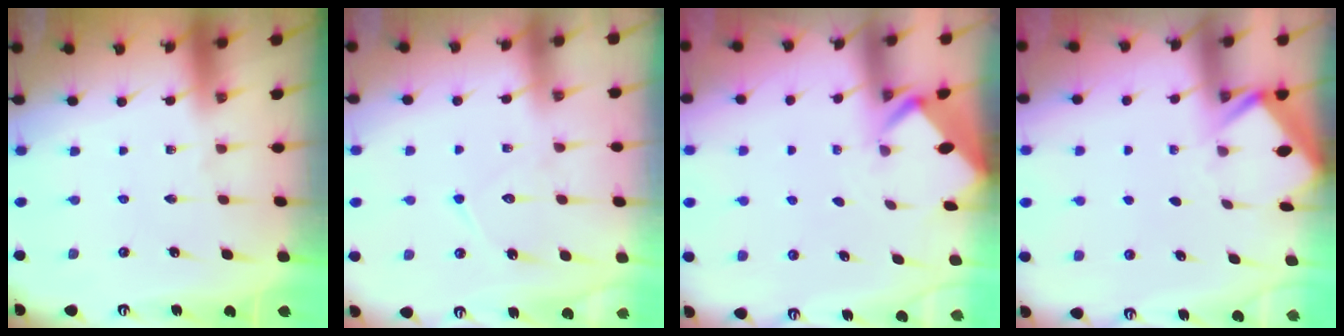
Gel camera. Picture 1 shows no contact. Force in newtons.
{"total": 7.8, "press": 7.8, "slide": 0.7}
{"total": 2.0, "press": 2.0, "slide": 0.2}
{"total": 3.4, "press": 3.4, "slide": 0.4}